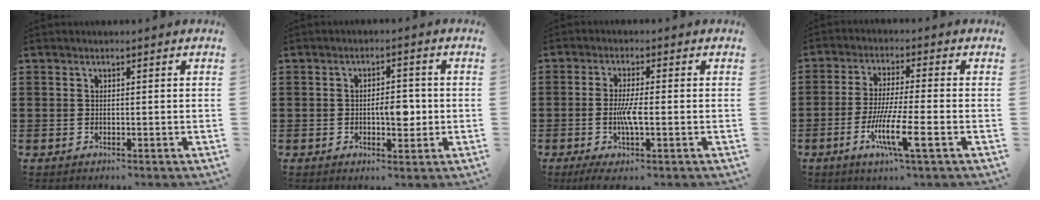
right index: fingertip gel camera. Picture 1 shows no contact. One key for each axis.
{"total": 4.2, "fx": -0.5, "fy": 1.8, "fz": 3.7, "tx": -0.052, "ty": -0.003, "tz": -0.014}
{"total": 4.8, "fx": -0.9, "fy": 0.6, "fz": 4.7, "tx": -0.097, "ty": -0.008, "tz": -0.023}
{"total": 8.8, "fx": -3.5, "fy": 0.8, "fz": 8.0, "tx": -0.157, "ty": -0.012, "tz": -0.067}